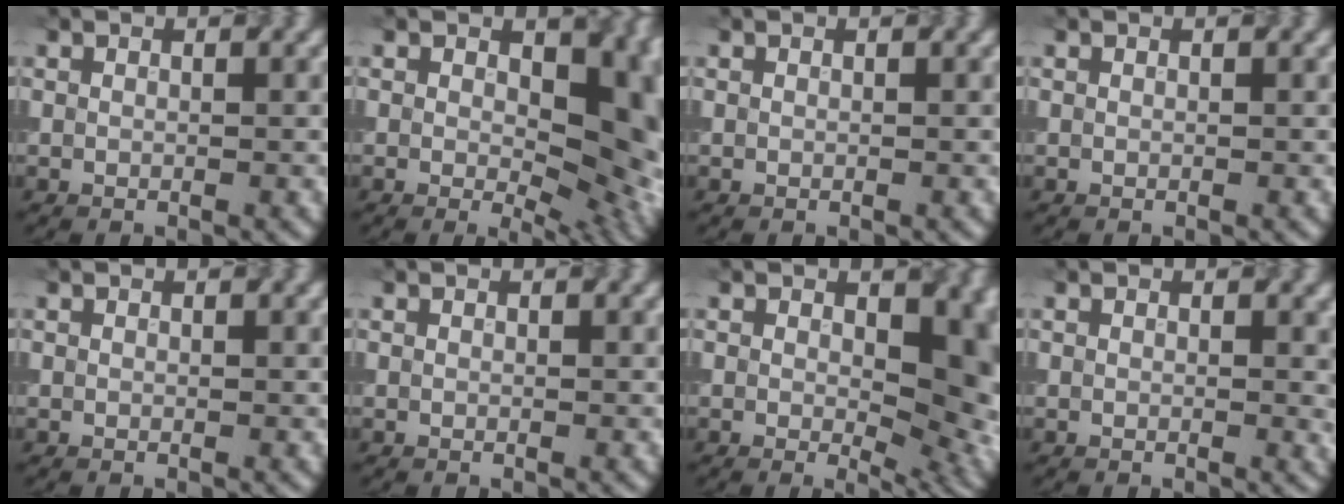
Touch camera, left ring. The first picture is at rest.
{"total": 10.6, "force": [0.5, 5.9, 8.8], "torque": [-0.089, -0.004, 0.017]}
{"total": 0.0}
{"total": 0.0}
{"total": 0.0}
{"total": 0.0}
{"total": 7.8, "force": [0.3, 4.1, 6.6], "torque": [-0.067, -0.001, 0.006]}
{"total": 1.5, "force": [0.4, 0.7, 1.3], "torque": [-0.011, -0.002, 0.009]}